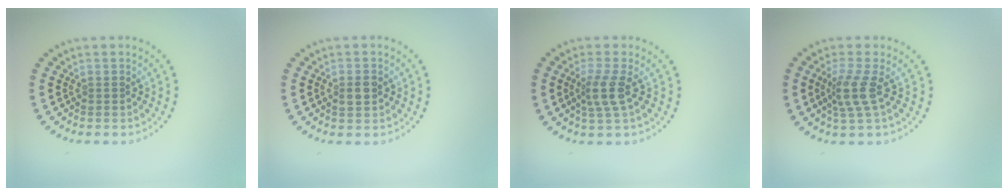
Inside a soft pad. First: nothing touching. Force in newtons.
{"total": 1.6, "press": 1.6, "slide": 0.1}
{"total": 2.6, "press": 2.0, "slide": 1.7}
{"total": 2.7, "press": 2.0, "slide": 1.8}